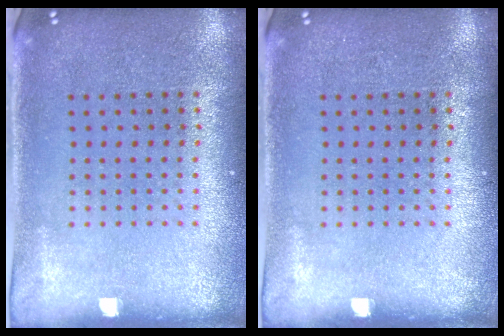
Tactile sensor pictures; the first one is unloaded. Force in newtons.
{"total": 0.0}